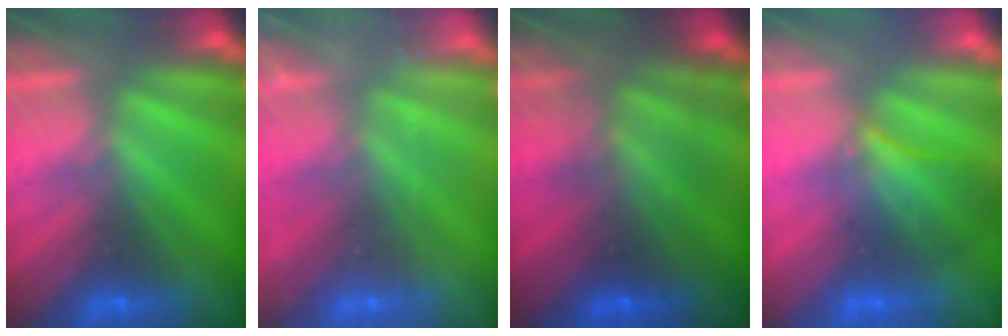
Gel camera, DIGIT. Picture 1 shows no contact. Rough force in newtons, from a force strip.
{"total": 2.2}
{"total": 7.4}
{"total": 3.1}